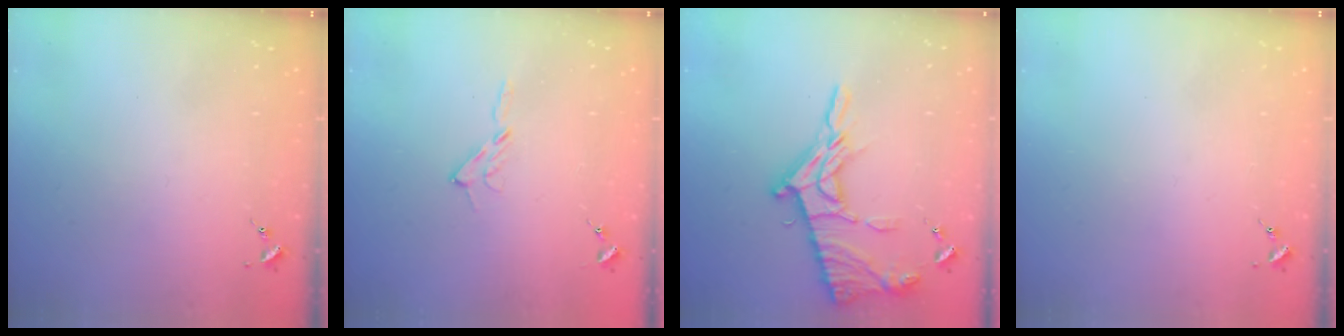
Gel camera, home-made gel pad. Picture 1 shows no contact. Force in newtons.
{"total": 5.3, "press": 5.3, "slide": 0.7}
{"total": 15.9, "press": 15.8, "slide": 1.5}
{"total": 0.0}